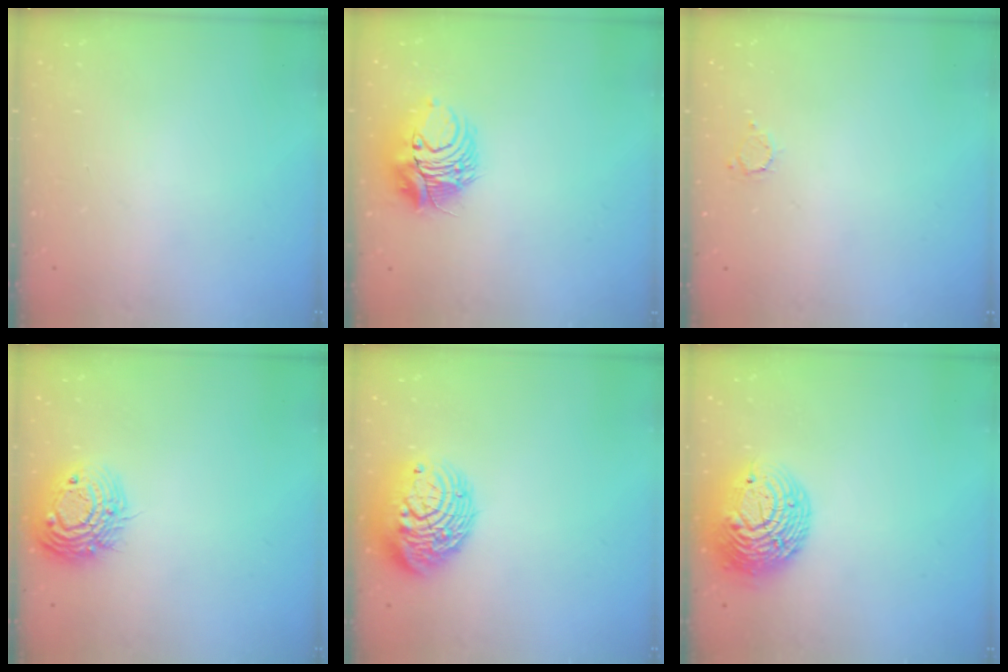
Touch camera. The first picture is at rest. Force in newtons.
{"total": 9.4, "press": 9.4, "slide": 0.5}
{"total": 2.5, "press": 2.5, "slide": 0.3}
{"total": 13.9, "press": 13.9, "slide": 1.0}
{"total": 12.8, "press": 12.7, "slide": 1.9}
{"total": 14.2, "press": 14.1, "slide": 1.0}